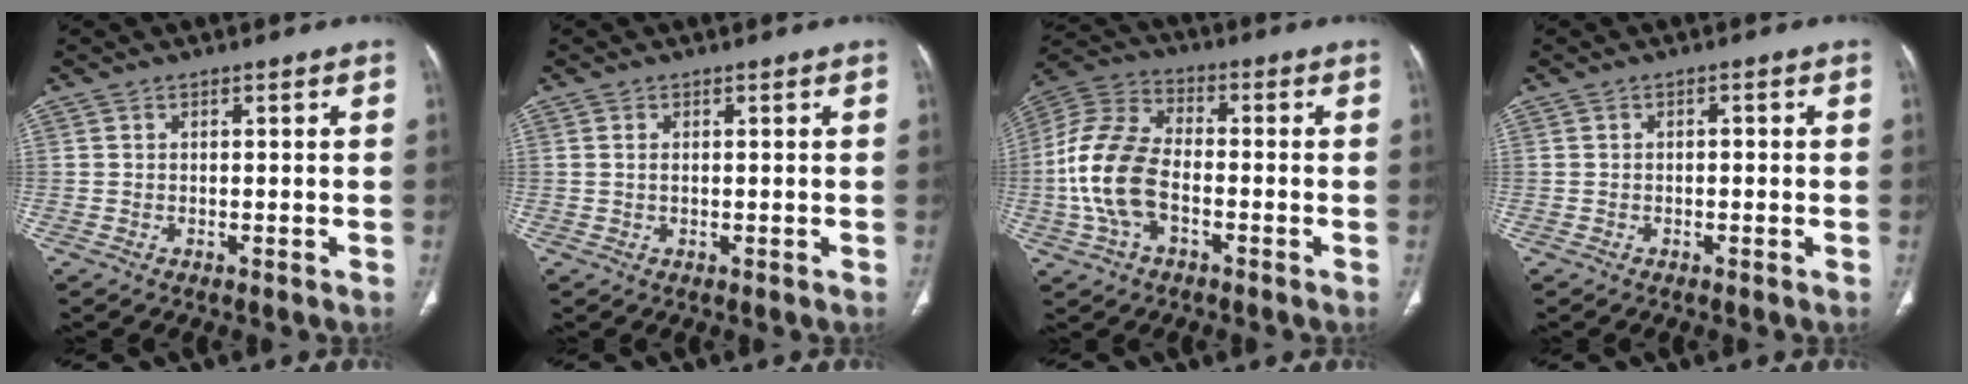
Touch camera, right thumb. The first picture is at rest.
{"total": 0.8, "force": [0.1, 0.5, 0.7], "torque": [-0.019, 0.003, 0.005]}
{"total": 14.4, "force": [-3.0, 8.6, 11.1], "torque": [-0.242, 0.032, -0.062]}
{"total": 0.9, "force": [-0.1, 0.6, 0.7], "torque": [-0.009, 0.002, -0.004]}